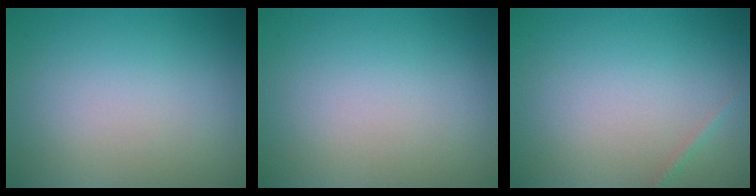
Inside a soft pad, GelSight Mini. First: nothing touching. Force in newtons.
{"total": 0.0}
{"total": 0.6, "press": 0.6, "slide": 0.0}